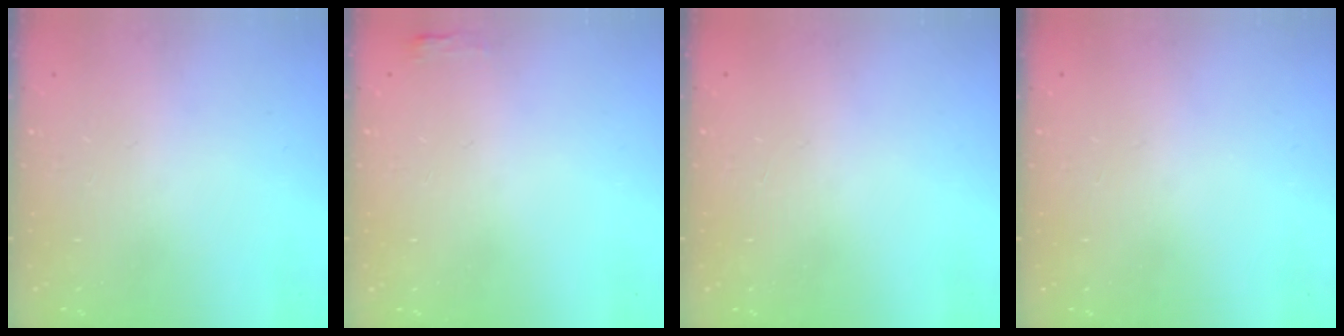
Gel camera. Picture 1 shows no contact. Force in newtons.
{"total": 2.7, "press": 2.6, "slide": 0.8}
{"total": 0.9, "press": 0.0, "slide": 0.9}
{"total": 0.0}